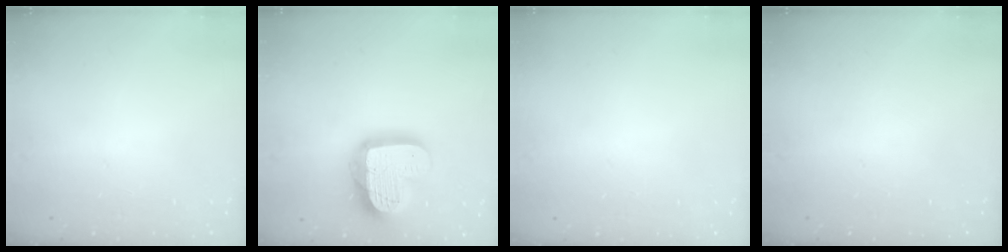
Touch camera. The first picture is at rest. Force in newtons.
{"total": 19.5, "press": 19.4, "slide": 1.7}
{"total": 0.0}
{"total": 0.0}